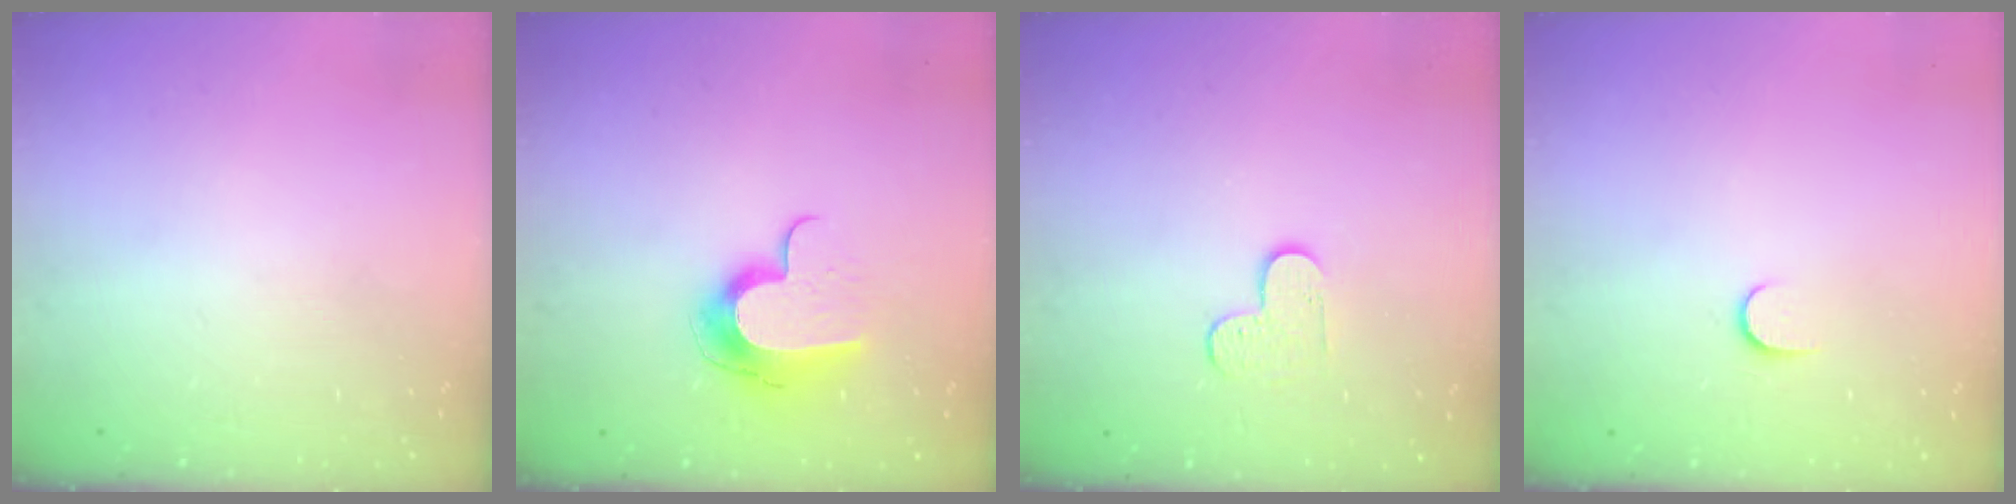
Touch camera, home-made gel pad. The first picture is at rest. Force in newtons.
{"total": 11.2, "press": 11.1, "slide": 0.7}
{"total": 4.7, "press": 4.7, "slide": 0.5}
{"total": 3.9, "press": 3.9, "slide": 0.5}